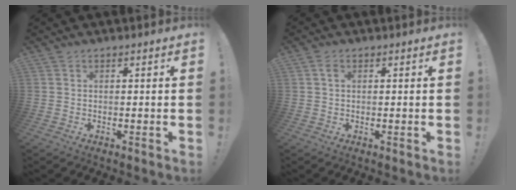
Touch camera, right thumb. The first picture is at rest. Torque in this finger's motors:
{"motor_torque": [0.05, -0.01, -0.01, 0.31, 0.08]}